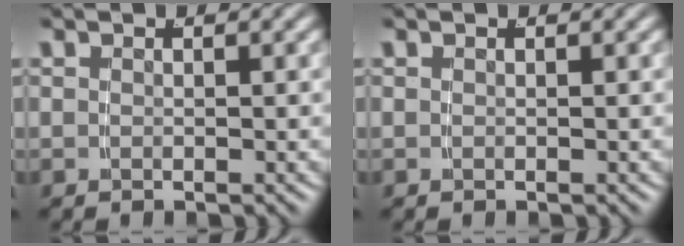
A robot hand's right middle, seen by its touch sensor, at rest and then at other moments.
{"total": 0.0}